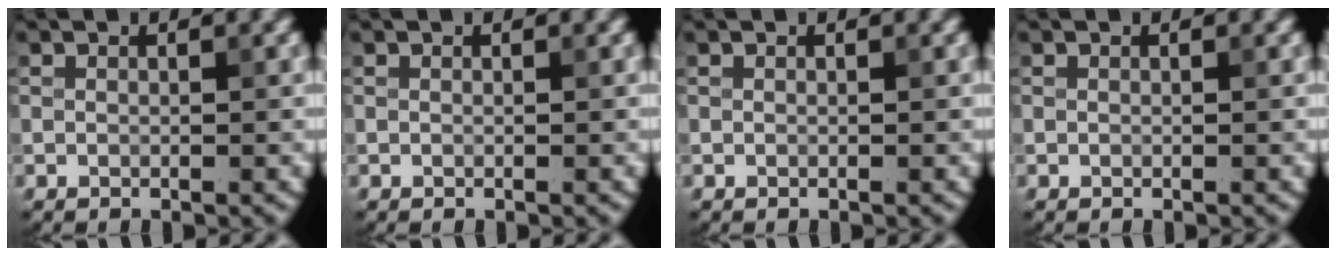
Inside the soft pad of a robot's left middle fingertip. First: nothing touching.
{"total": 0.0}
{"total": 0.0}
{"total": 0.0}